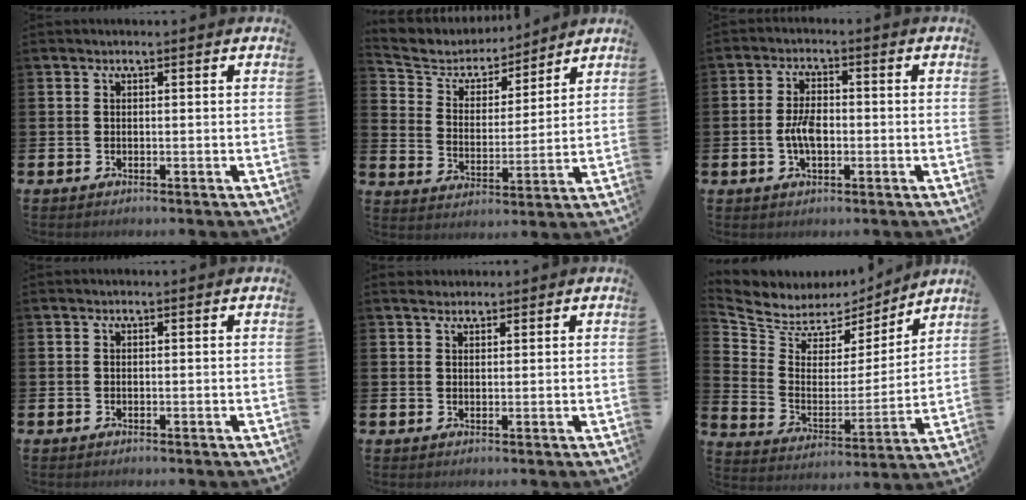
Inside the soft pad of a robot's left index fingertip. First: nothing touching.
{"total": 5.7, "force": [5.3, 2.1, 0.5], "torque": [-0.046, -0.039, 0.088]}
{"total": 4.1, "force": [-0.7, 2.2, 3.4], "torque": [-0.064, 0.001, -0.016]}
{"total": 0.0}
{"total": 2.1, "force": [1.9, 0.8, 0.1], "torque": [0.005, 0.000, 0.034]}
{"total": 6.2, "force": [5.7, 2.6, -0.3], "torque": [-0.041, -0.050, 0.096]}